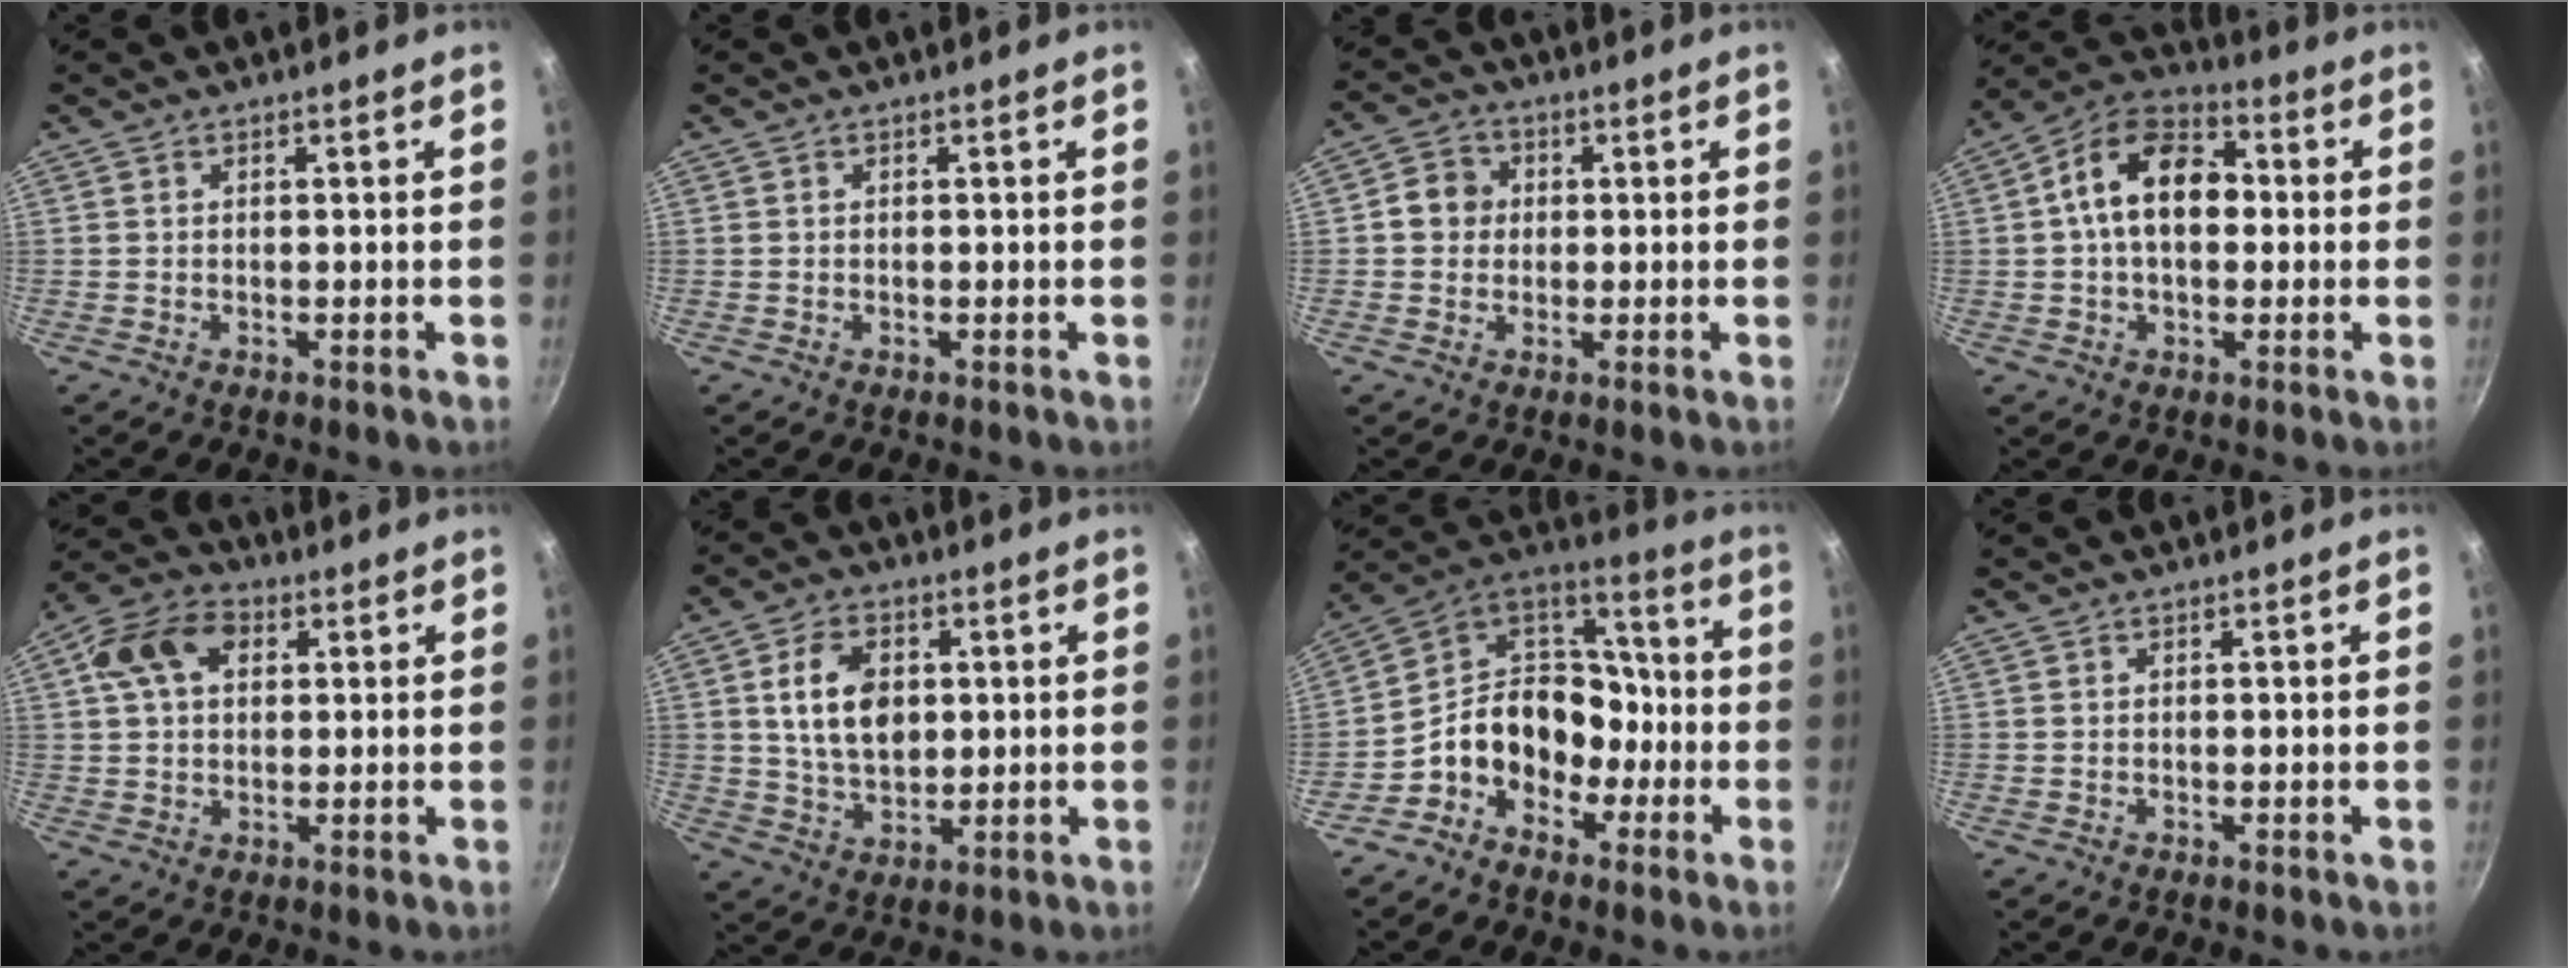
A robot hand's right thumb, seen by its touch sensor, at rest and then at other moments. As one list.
[{"total": 0.0}, {"total": 5.4, "force": [0.5, 5.0, 2.1], "torque": [-0.009, 0.008, -0.005]}, {"total": 14.7, "force": [1.4, 9.7, 11.0], "torque": [-0.149, 0.031, 0.002]}, {"total": 10.4, "force": [2.9, 7.2, 6.8], "torque": [-0.106, 0.016, 0.036]}, {"total": 11.0, "force": [2.0, 7.5, 7.8], "torque": [-0.116, -0.008, 0.039]}, {"total": 15.1, "force": [-5.6, 11.8, 7.5], "torque": [-0.068, 0.077, -0.119]}, {"total": 0.0}]